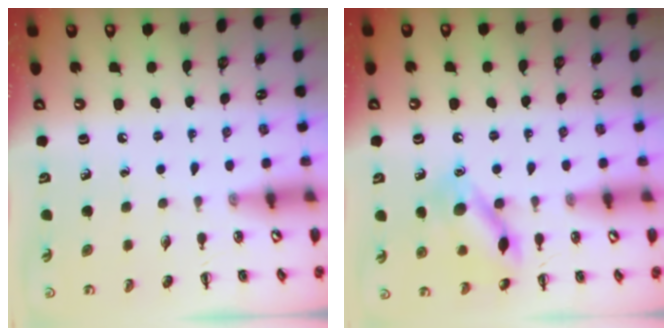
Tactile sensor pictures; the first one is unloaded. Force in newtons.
{"total": 13.1, "press": 13.1, "slide": 0.9}